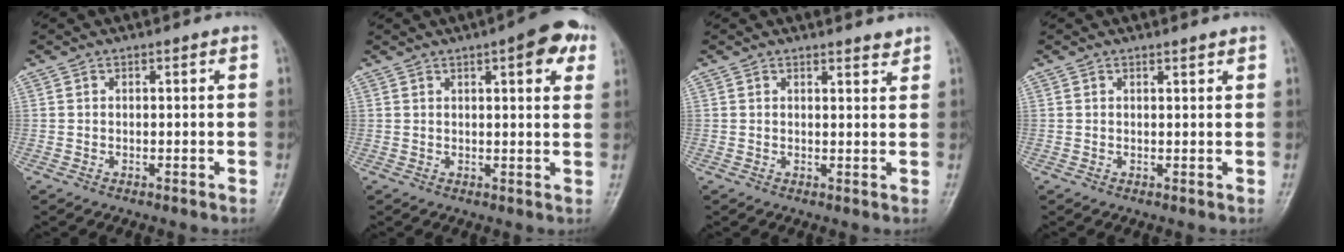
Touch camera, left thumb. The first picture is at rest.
{"total": 8.1, "force": [3.9, 2.4, 6.7], "torque": [-0.066, -0.005, 0.043]}
{"total": 1.8, "force": [1.7, 0.4, 0.5], "torque": [-0.001, -0.015, 0.024]}
{"total": 0.9, "force": [0.8, 0.1, 0.4], "torque": [-0.005, -0.007, 0.012]}